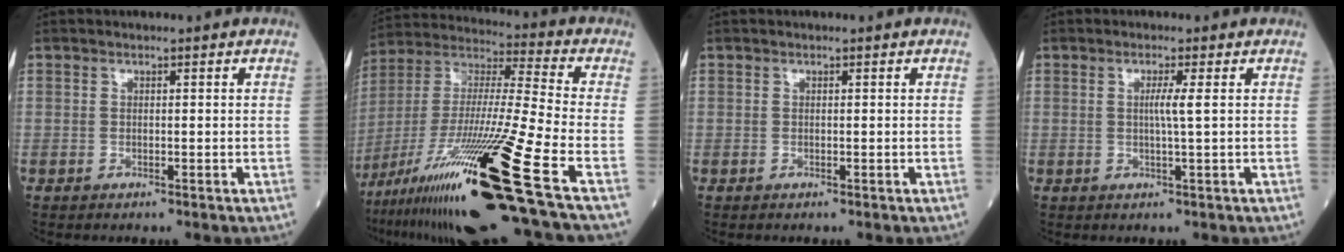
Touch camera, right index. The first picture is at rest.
{"total": 26.1, "force": [-14.0, -0.6, 22.0], "torque": [-0.401, -0.049, -0.256]}
{"total": 0.0}
{"total": 2.3, "force": [0.3, -0.6, 2.2], "torque": [-0.042, -0.002, 0.005]}